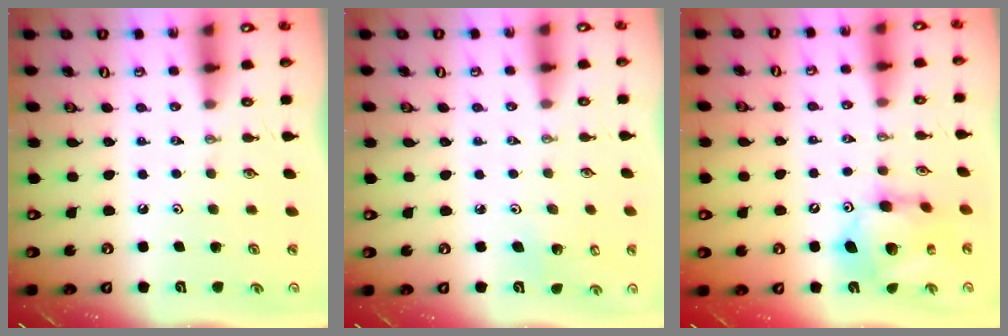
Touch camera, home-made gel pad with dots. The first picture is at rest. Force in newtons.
{"total": 3.4, "press": 3.2, "slide": 1.1}
{"total": 13.8, "press": 13.7, "slide": 1.2}